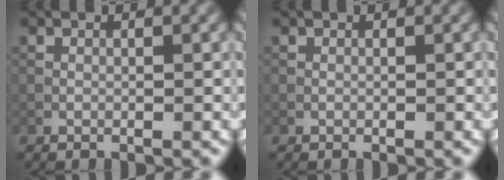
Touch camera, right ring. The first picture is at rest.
{"total": 0.0}